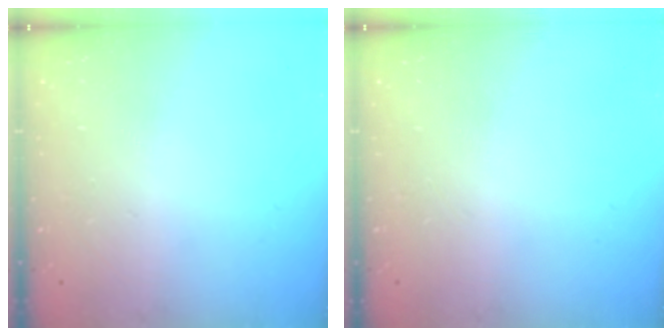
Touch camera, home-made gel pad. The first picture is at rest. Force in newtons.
{"total": 0.0}